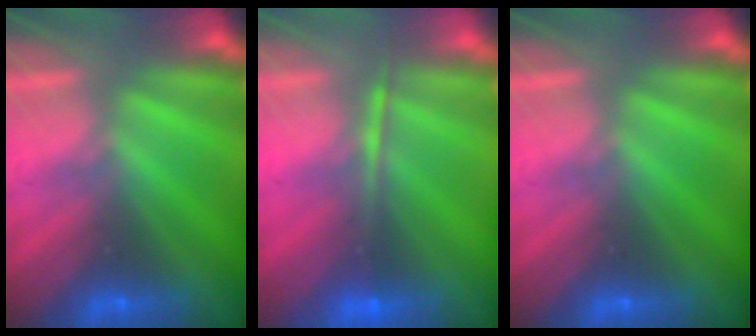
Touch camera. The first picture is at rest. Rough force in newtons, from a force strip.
{"total": 1.5}
{"total": 0.0}